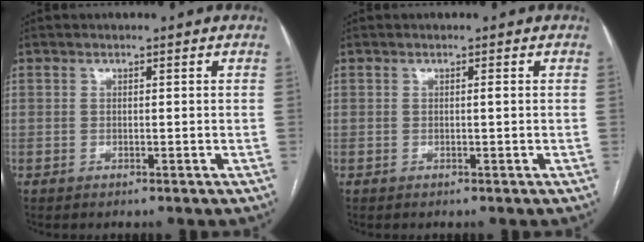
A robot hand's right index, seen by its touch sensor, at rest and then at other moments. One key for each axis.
{"total": 0.0}